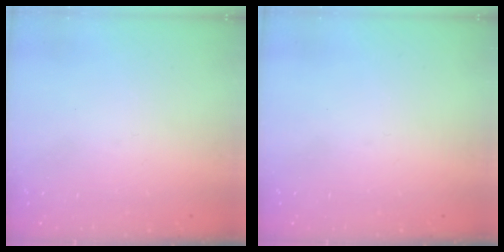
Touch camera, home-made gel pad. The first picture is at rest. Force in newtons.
{"total": 0.0}